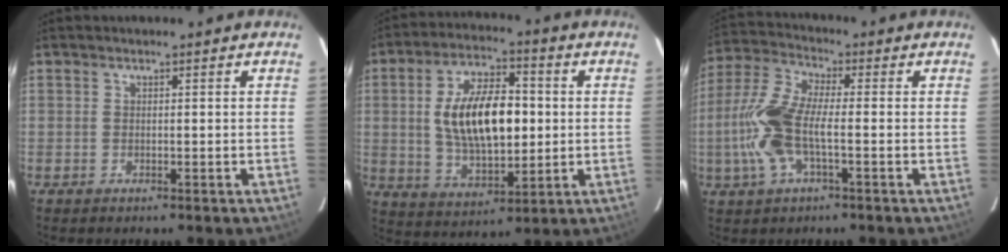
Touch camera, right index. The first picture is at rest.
{"total": 16.2, "force": [1.0, 8.0, 14.0], "torque": [-0.253, 0.010, 0.030]}
{"total": 12.1, "force": [-2.3, 4.5, 11.1], "torque": [-0.253, 0.006, -0.051]}